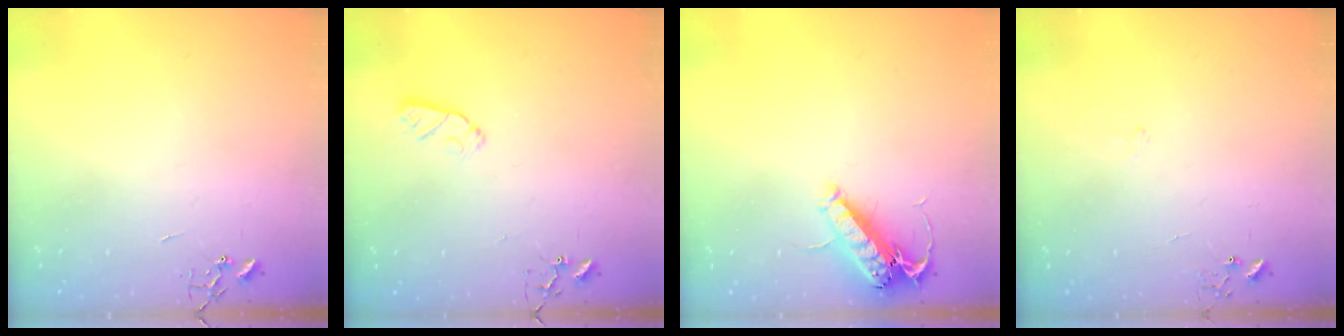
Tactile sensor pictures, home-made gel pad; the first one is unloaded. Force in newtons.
{"total": 5.5, "press": 5.5, "slide": 0.5}
{"total": 14.2, "press": 14.0, "slide": 2.5}
{"total": 5.8, "press": 5.8, "slide": 0.7}